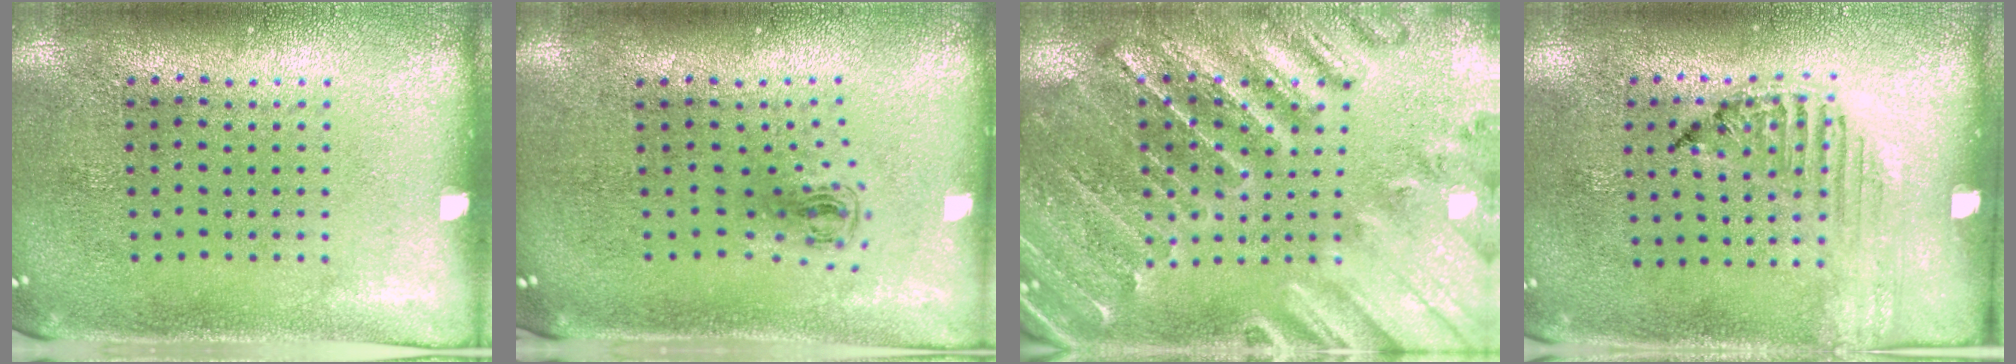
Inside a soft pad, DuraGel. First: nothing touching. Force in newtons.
{"total": 0.6, "press": 0.3, "slide": 0.5}
{"total": 1.8, "press": 1.8, "slide": 0.3}
{"total": 1.2, "press": 1.1, "slide": 0.2}